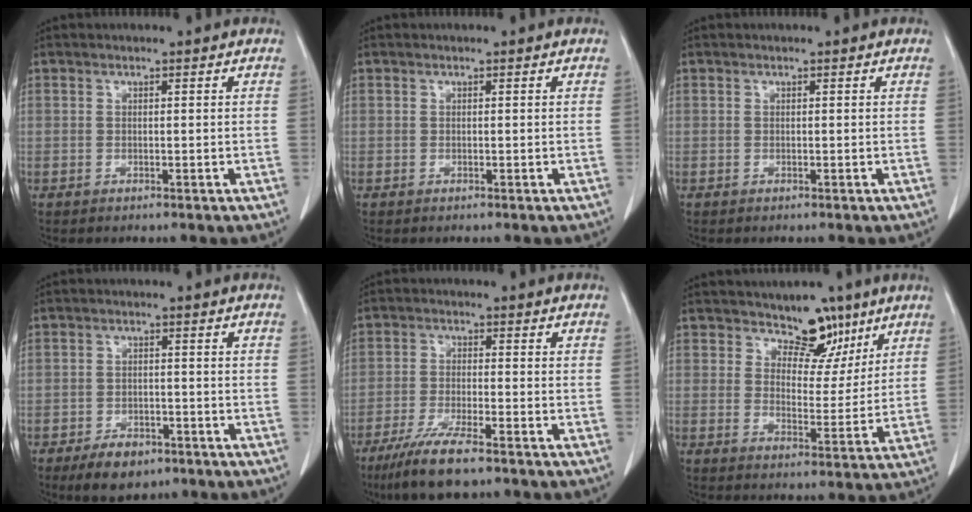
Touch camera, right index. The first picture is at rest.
{"total": 0.0}
{"total": 0.0}
{"total": 5.4, "force": [-3.6, 2.8, 2.8], "torque": [-0.048, -0.001, -0.054]}
{"total": 8.8, "force": [-6.5, 0.9, 5.9], "torque": [-0.109, -0.023, -0.112]}
{"total": 6.7, "force": [4.9, 3.8, 2.5], "torque": [-0.021, -0.007, 0.079]}